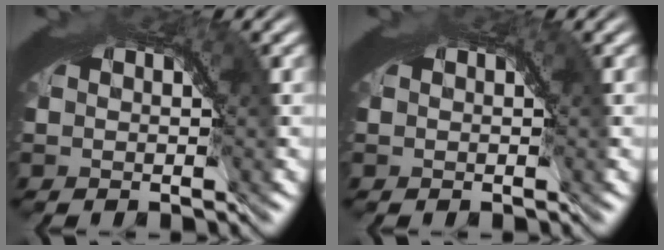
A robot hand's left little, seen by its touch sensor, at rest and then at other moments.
{"total": 0.0}